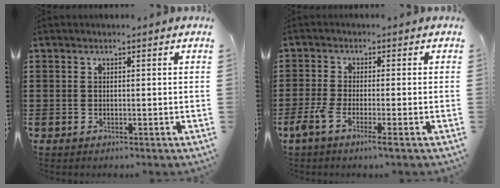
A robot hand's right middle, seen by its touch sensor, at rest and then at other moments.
{"total": 3.4, "force": [-1.9, 0.2, 2.8], "torque": [-0.070, -0.010, -0.039]}